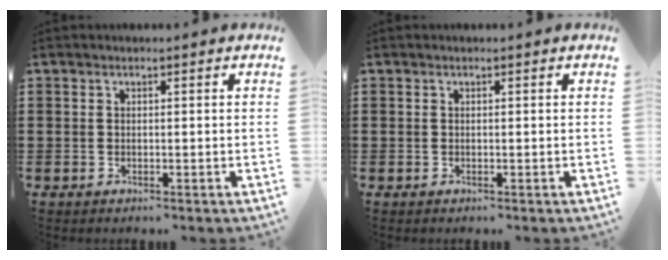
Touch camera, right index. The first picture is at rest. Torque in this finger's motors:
{"motor_torque": [0.37, 0.30, 0.00, 0.00]}